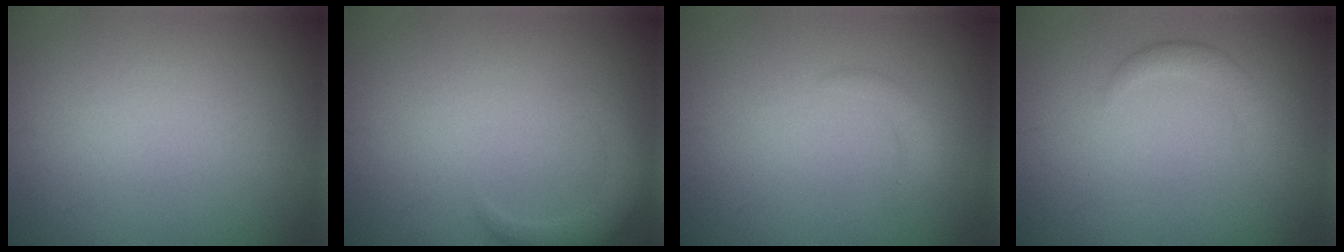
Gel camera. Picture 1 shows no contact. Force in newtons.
{"total": 2.4, "press": 2.4, "slide": 0.2}
{"total": 1.2, "press": 1.2, "slide": 0.1}
{"total": 1.6, "press": 1.6, "slide": 0.1}